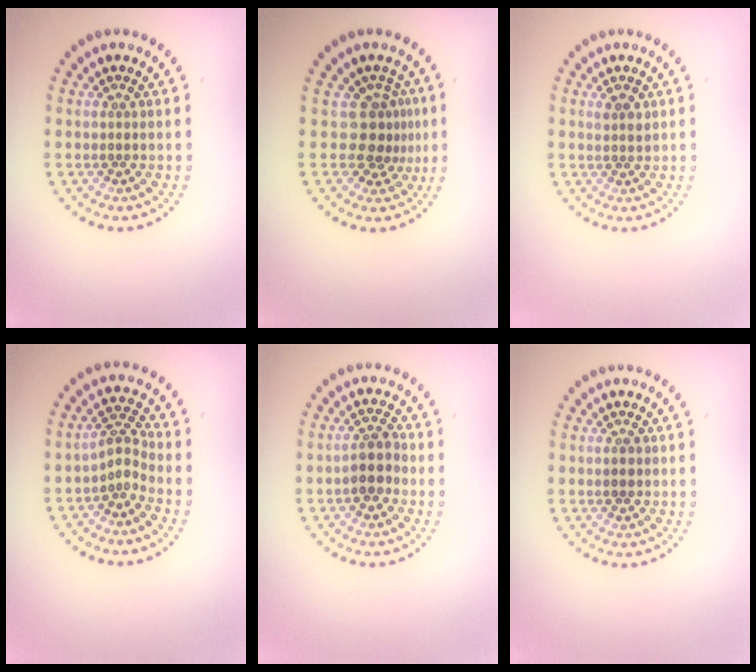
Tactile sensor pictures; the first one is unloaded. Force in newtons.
{"total": 2.8, "press": 1.9, "slide": 2.1}
{"total": 1.3, "press": 1.2, "slide": 0.6}
{"total": 2.2, "press": 1.6, "slide": 1.6}
{"total": 2.7, "press": 2.5, "slide": 0.9}
{"total": 1.3, "press": 1.3, "slide": 0.2}